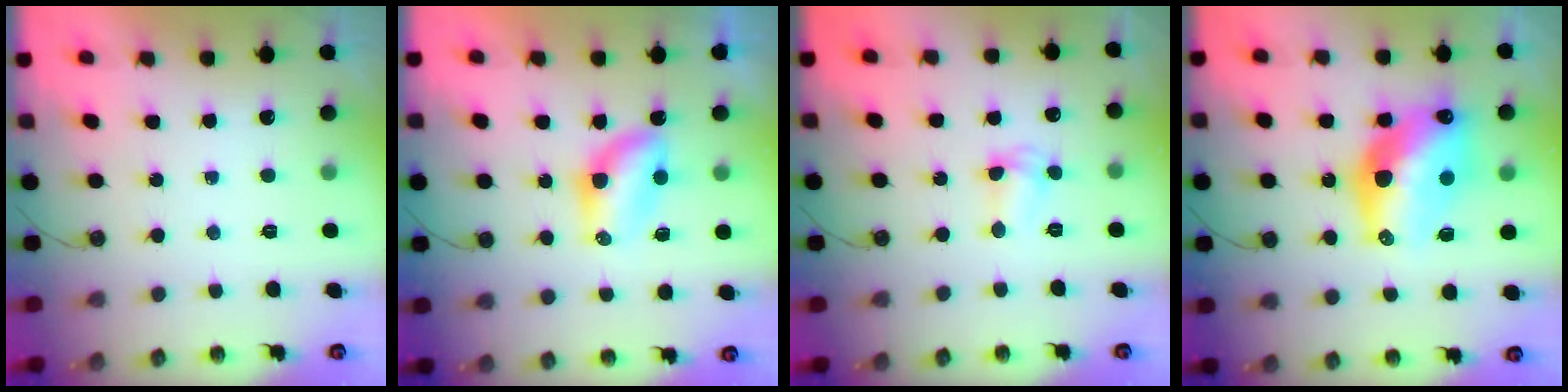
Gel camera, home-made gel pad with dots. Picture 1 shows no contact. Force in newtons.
{"total": 8.2, "press": 7.3, "slide": 3.8}
{"total": 3.2, "press": 3.2, "slide": 0.2}
{"total": 17.1, "press": 17.0, "slide": 1.4}